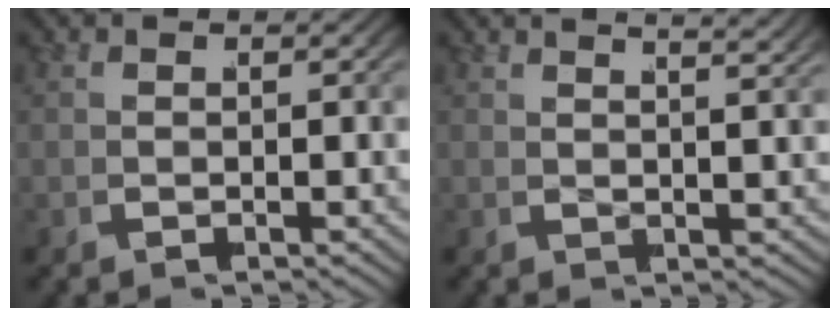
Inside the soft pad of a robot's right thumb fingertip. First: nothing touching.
{"total": 3.3, "force": [2.7, 0.4, 1.8], "torque": [-0.009, 0.013, 0.037]}